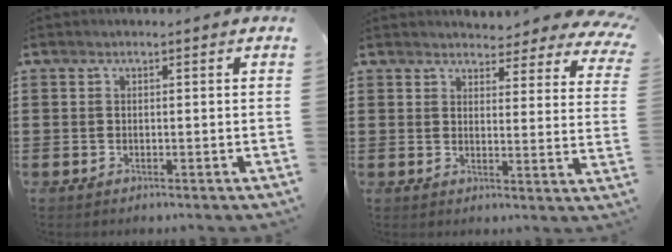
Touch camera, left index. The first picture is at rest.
{"total": 4.3, "force": [4.1, 0.4, 1.0], "torque": [-0.031, -0.021, 0.074]}